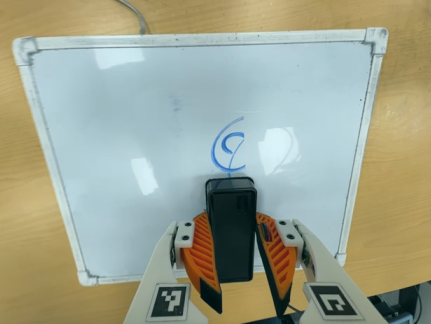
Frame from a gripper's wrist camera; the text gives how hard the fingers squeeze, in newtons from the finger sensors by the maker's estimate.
{"total": 9.5, "left": 9.6, "right": 9.4}